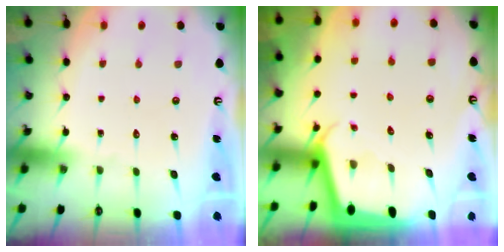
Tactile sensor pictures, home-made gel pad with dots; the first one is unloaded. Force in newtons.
{"total": 2.1, "press": 2.1, "slide": 0.1}